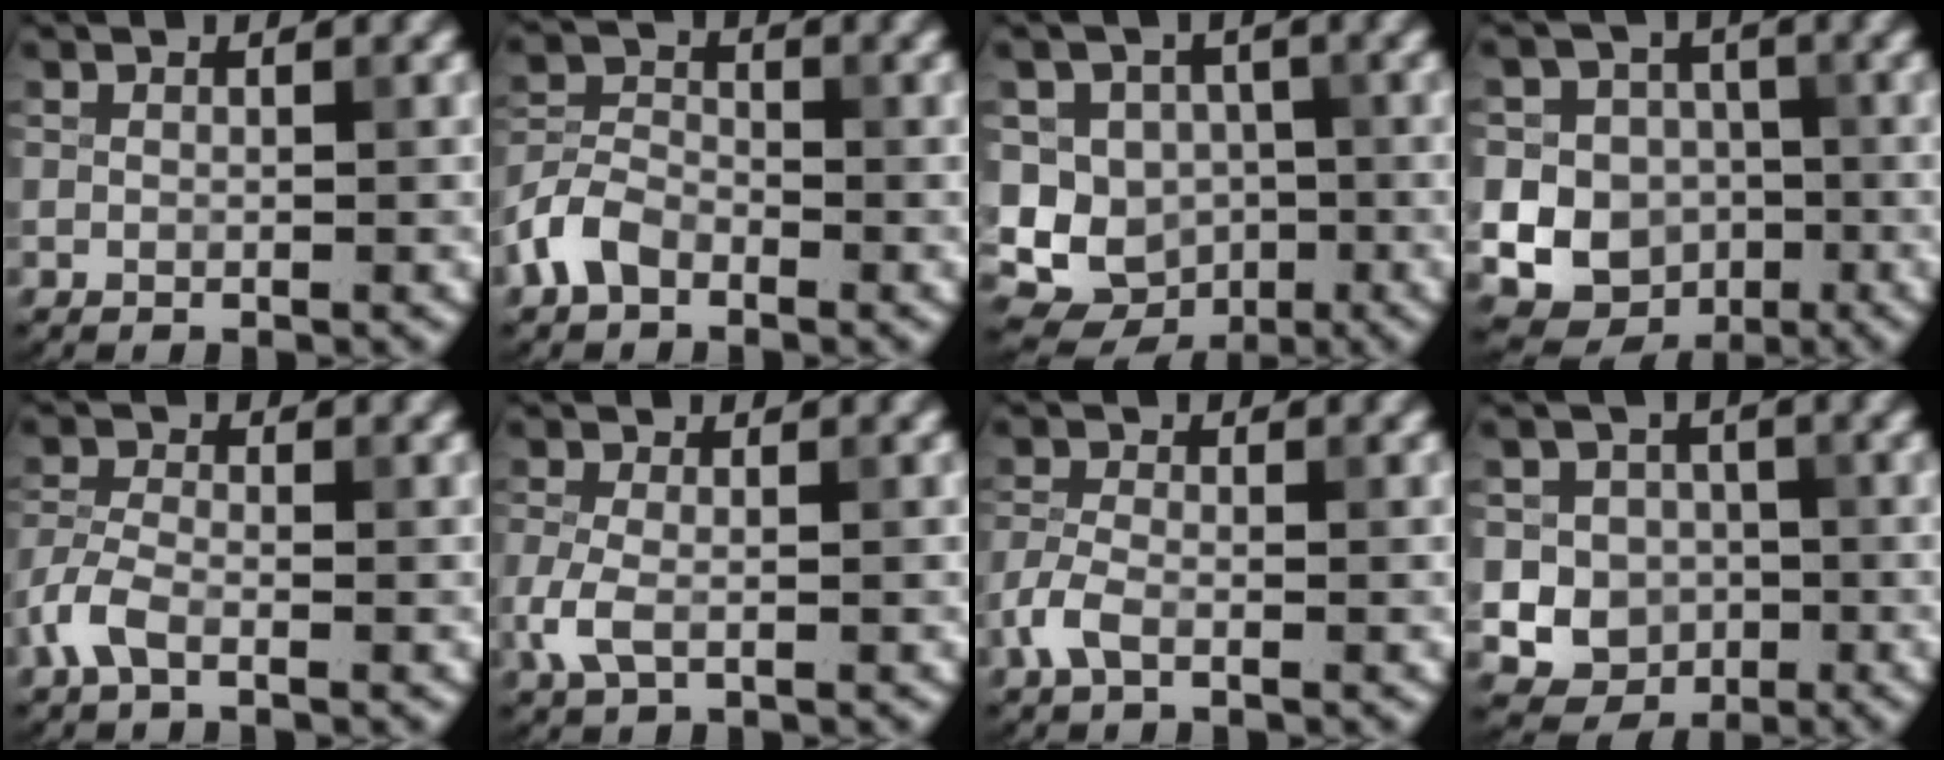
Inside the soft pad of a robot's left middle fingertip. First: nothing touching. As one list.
[{"total": 3.6, "force": [-2.2, 2.2, 1.8], "torque": [-0.036, 0.005, -0.055]}, {"total": 9.6, "force": [-2.1, 8.8, 3.1], "torque": [-0.049, 0.006, -0.055]}, {"total": 11.2, "force": [-2.0, 10.6, 3.0], "torque": [-0.070, 0.018, -0.057]}, {"total": 2.8, "force": [-1.6, 1.3, 1.9], "torque": [-0.049, 0.002, -0.046]}, {"total": 2.5, "force": [-0.8, 1.3, 2.0], "torque": [-0.054, -0.005, -0.020]}, {"total": 2.4, "force": [-1.3, 1.2, 1.7], "torque": [-0.043, 0.001, -0.035]}, {"total": 6.8, "force": [-1.1, 6.4, 2.0], "torque": [-0.018, 0.015, -0.049]}]